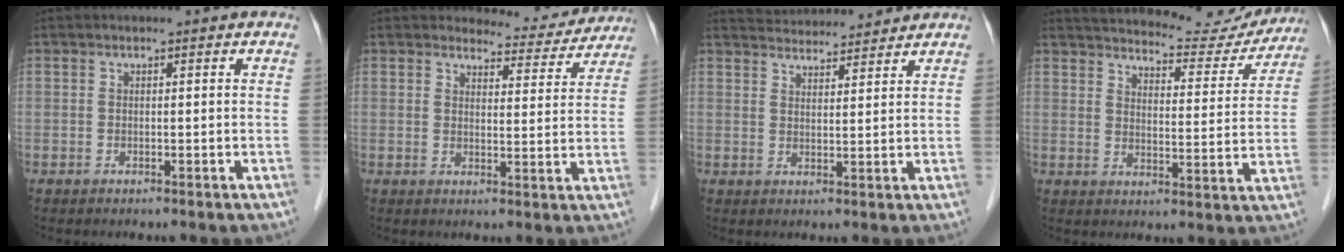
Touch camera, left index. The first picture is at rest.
{"total": 7.9, "force": [7.6, 2.0, 0.0], "torque": [0.008, -0.013, 0.085]}
{"total": 9.1, "force": [8.9, 1.1, 1.8], "torque": [-0.033, 0.021, 0.131]}
{"total": 18.3, "force": [17.2, 4.1, 4.4], "torque": [-0.048, -0.021, 0.211]}